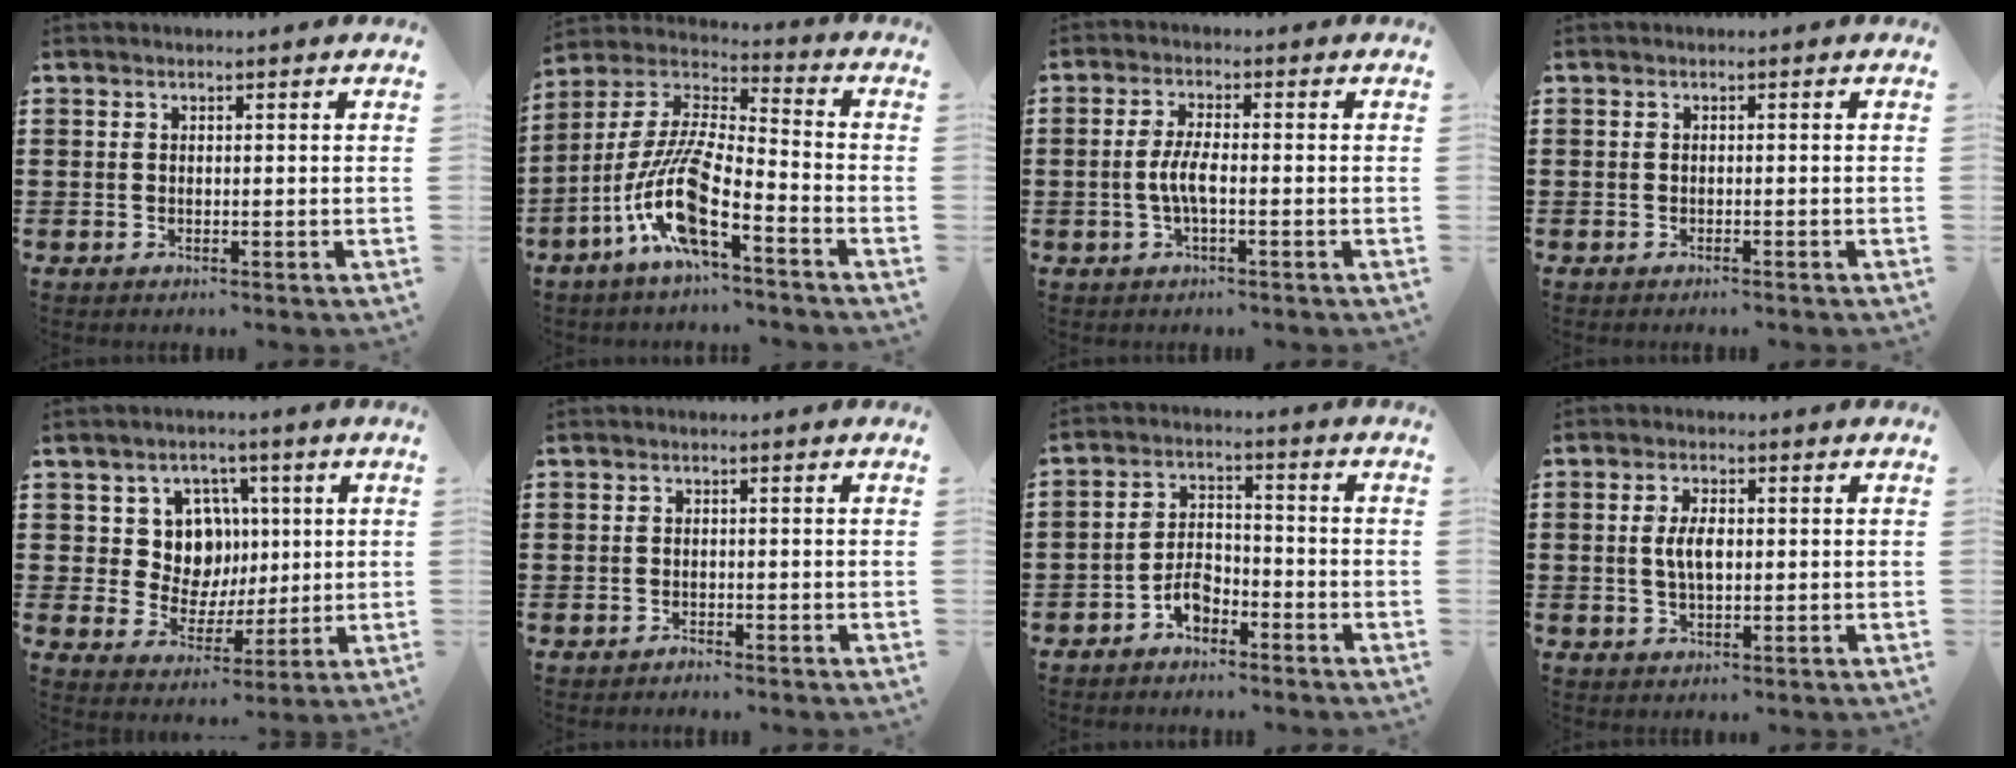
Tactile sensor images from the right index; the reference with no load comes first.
{"total": 12.2, "force": [-7.1, 2.2, 9.6], "torque": [-0.226, -0.019, -0.150]}
{"total": 3.9, "force": [-0.9, 0.9, 3.7], "torque": [-0.088, -0.004, -0.024]}
{"total": 0.6, "force": [-0.6, -0.1, 0.0], "torque": [-0.001, -0.003, -0.012]}
{"total": 8.3, "force": [2.0, 7.3, 3.4], "torque": [-0.085, 0.010, 0.039]}
{"total": 1.0, "force": [-1.0, 0.2, -0.2], "torque": [0.002, 0.004, -0.022]}
{"total": 4.4, "force": [-2.9, 2.4, 2.3], "torque": [-0.049, 0.007, -0.057]}
{"total": 3.8, "force": [0.2, 1.7, 3.4], "torque": [-0.075, 0.002, -0.001]}